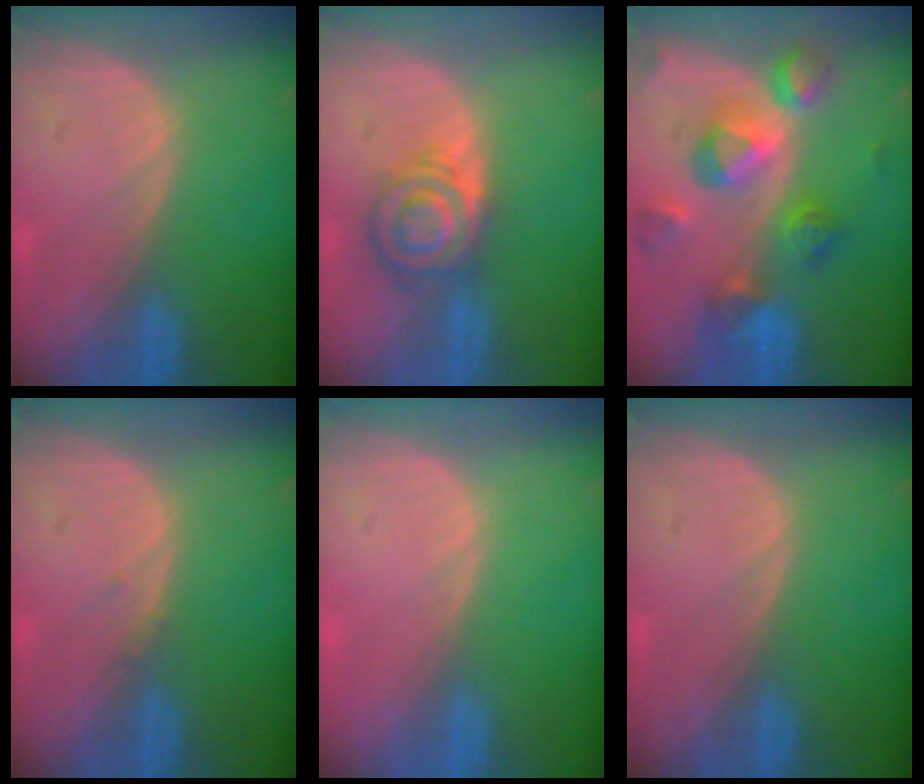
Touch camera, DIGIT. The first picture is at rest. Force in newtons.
{"total": 6.4, "press": 6.4, "slide": 0.0}
{"total": 10.5, "press": 9.4, "slide": 4.7}
{"total": 0.6, "press": 0.5, "slide": 0.1}
{"total": 0.0}
{"total": 0.0}